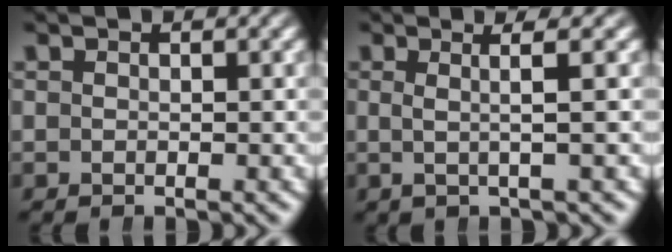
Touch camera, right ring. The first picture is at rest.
{"total": 2.9, "force": [0.8, -0.3, 2.8], "torque": [-0.042, 0.008, 0.014]}